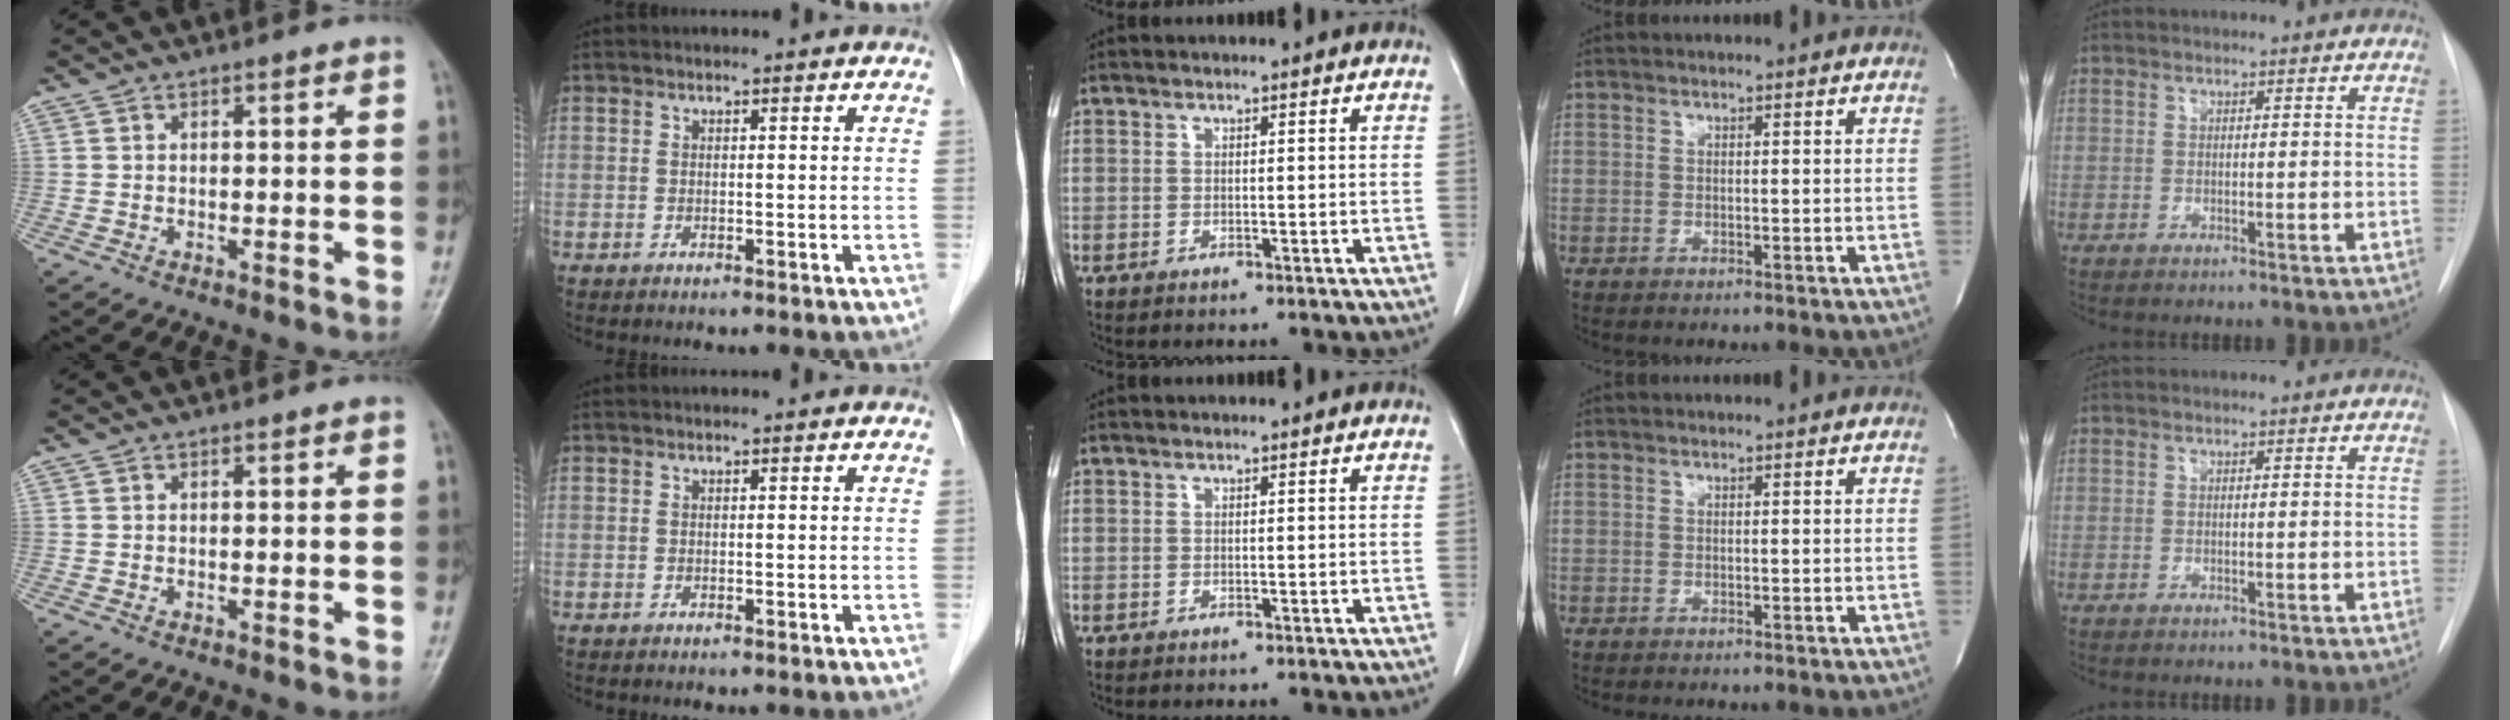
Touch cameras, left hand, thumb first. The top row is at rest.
{}